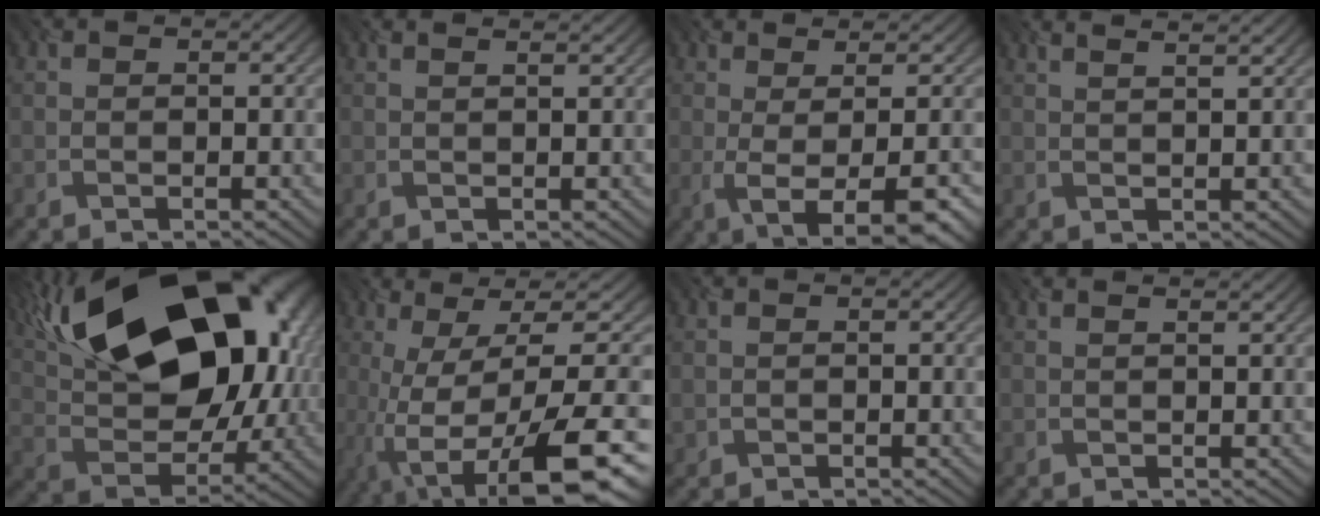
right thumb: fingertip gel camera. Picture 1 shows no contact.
{"total": 1.2, "force": [1.1, 0.1, 0.2], "torque": [0.004, 0.010, -0.001]}
{"total": 7.7, "force": [-1.3, 2.3, 7.2], "torque": [-0.083, 0.019, -0.005]}
{"total": 3.2, "force": [2.7, 0.5, 1.6], "torque": [-0.015, 0.029, 0.024]}
{"total": 21.3, "force": [8.6, 13.0, 14.5], "torque": [-0.259, 0.048, 0.154]}
{"total": 14.4, "force": [-4.0, 3.1, 13.5], "torque": [-0.222, 0.014, -0.052]}
{"total": 0.7, "force": [-0.1, 0.7, -0.2], "torque": [-0.005, 0.004, 0.010]}
{"total": 0.9, "force": [0.9, 0.0, 0.0], "torque": [0.004, 0.008, 0.000]}